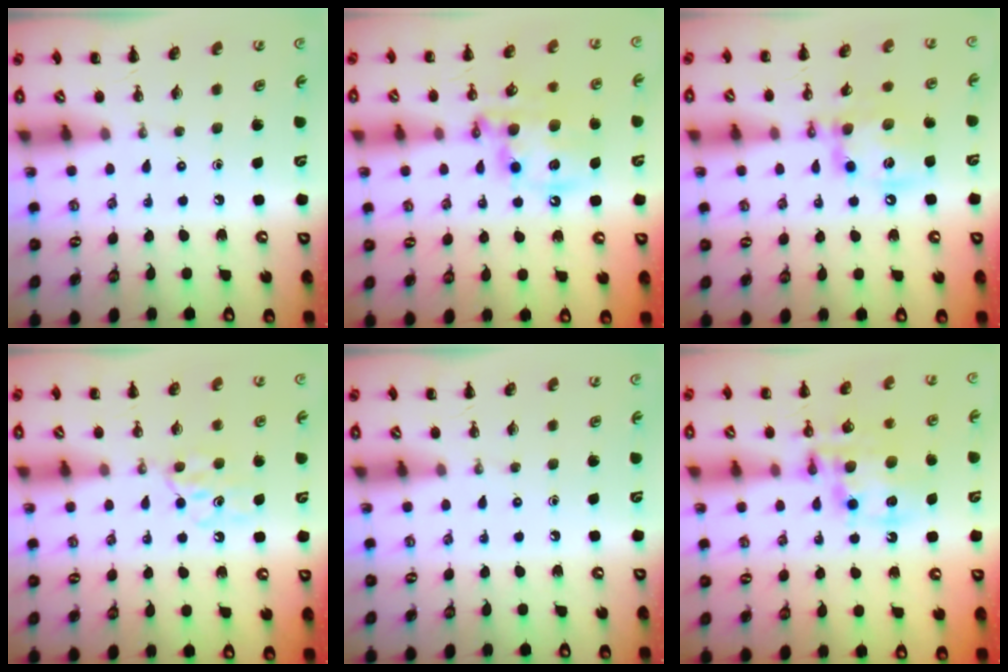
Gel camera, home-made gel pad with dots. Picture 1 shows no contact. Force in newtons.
{"total": 13.3, "press": 13.0, "slide": 2.7}
{"total": 13.6, "press": 13.5, "slide": 1.9}
{"total": 5.8, "press": 5.6, "slide": 1.6}
{"total": 0.0}
{"total": 12.2, "press": 11.7, "slide": 3.2}